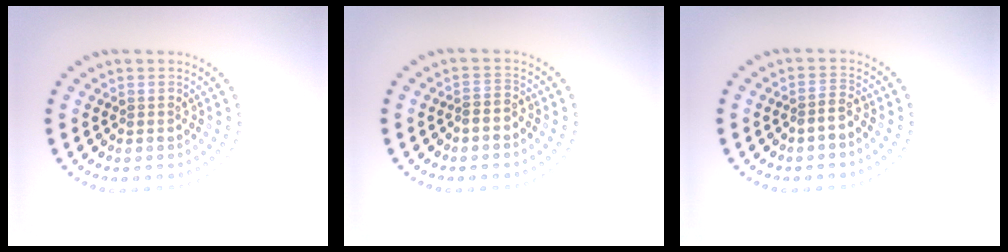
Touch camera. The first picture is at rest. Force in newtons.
{"total": 1.7, "press": 1.4, "slide": 1.0}
{"total": 1.5, "press": 1.2, "slide": 0.9}